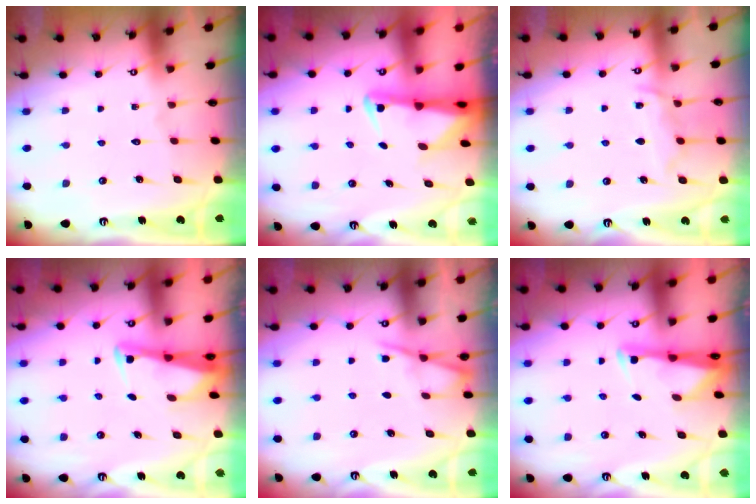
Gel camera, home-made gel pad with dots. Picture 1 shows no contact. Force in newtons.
{"total": 2.5, "press": 2.4, "slide": 0.5}
{"total": 8.0, "press": 7.9, "slide": 1.0}
{"total": 2.7, "press": 2.7, "slide": 0.3}
{"total": 4.3, "press": 4.2, "slide": 0.5}
{"total": 2.8, "press": 2.7, "slide": 0.4}